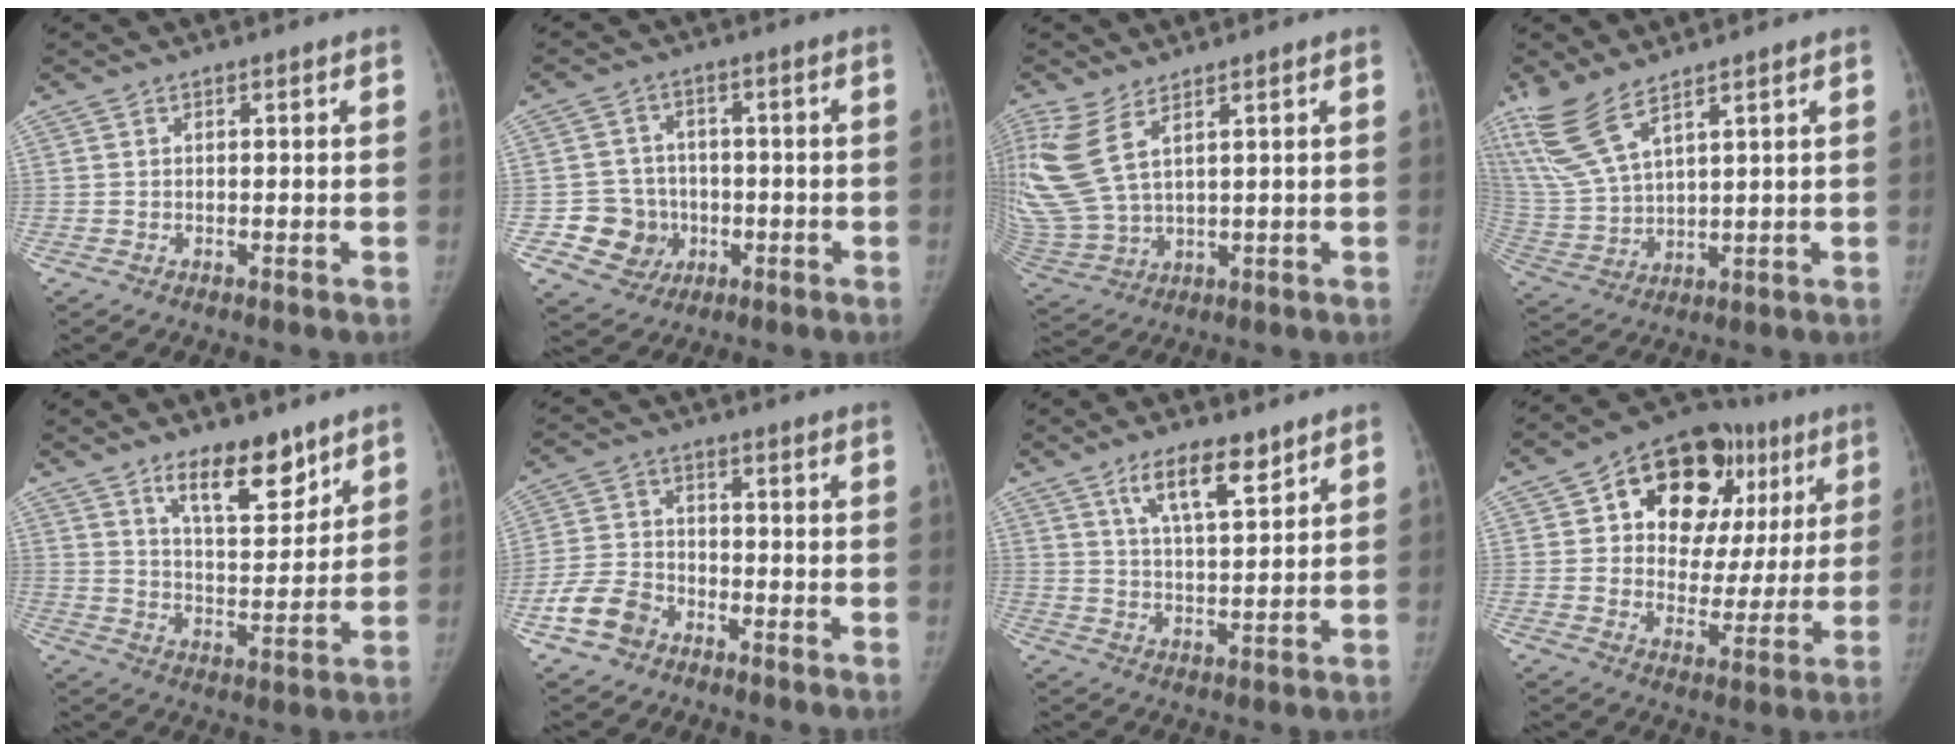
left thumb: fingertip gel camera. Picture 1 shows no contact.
{"total": 8.2, "force": [-2.0, 7.8, 1.6], "torque": [0.007, 0.012, -0.026]}
{"total": 12.6, "force": [5.8, 5.6, 9.7], "torque": [-0.247, -0.019, 0.132]}
{"total": 11.0, "force": [7.8, 3.0, 7.1], "torque": [-0.167, -0.028, 0.178]}
{"total": 11.8, "force": [8.2, 4.5, 7.3], "torque": [-0.084, -0.062, 0.139]}
{"total": 7.4, "force": [-4.3, 5.1, 3.0], "torque": [-0.052, 0.021, -0.085]}
{"total": 9.2, "force": [5.9, 2.9, 6.5], "torque": [-0.098, -0.034, 0.108]}
{"total": 21.6, "force": [8.2, 14.6, 13.8], "torque": [-0.127, 0.011, 0.117]}